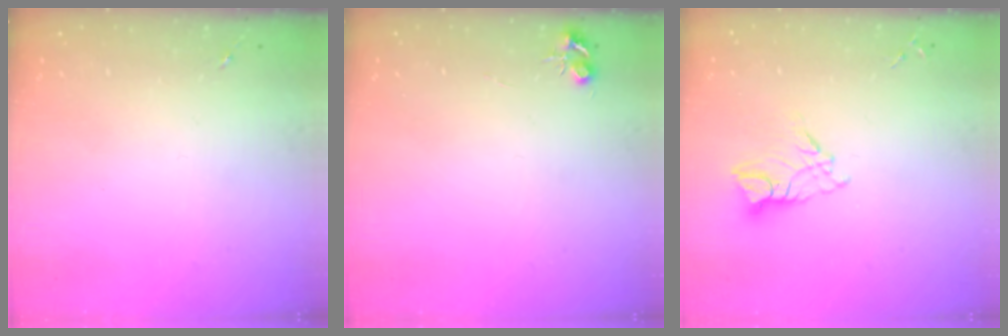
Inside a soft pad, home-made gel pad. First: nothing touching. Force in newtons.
{"total": 5.3, "press": 5.3, "slide": 0.7}
{"total": 9.7, "press": 9.6, "slide": 0.9}